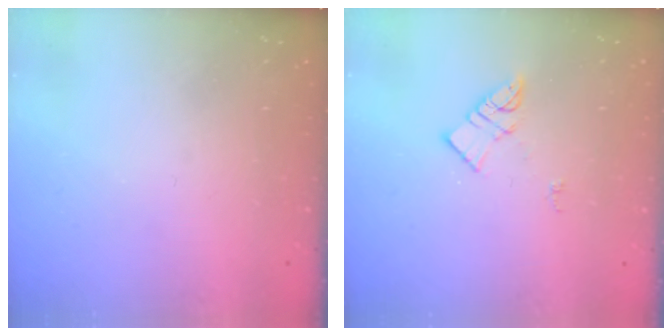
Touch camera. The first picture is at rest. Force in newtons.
{"total": 6.2, "press": 6.2, "slide": 0.2}